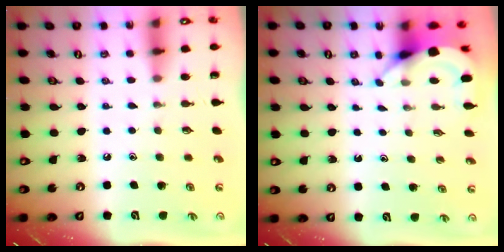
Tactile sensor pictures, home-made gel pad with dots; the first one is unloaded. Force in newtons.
{"total": 3.6, "press": 3.6, "slide": 0.2}